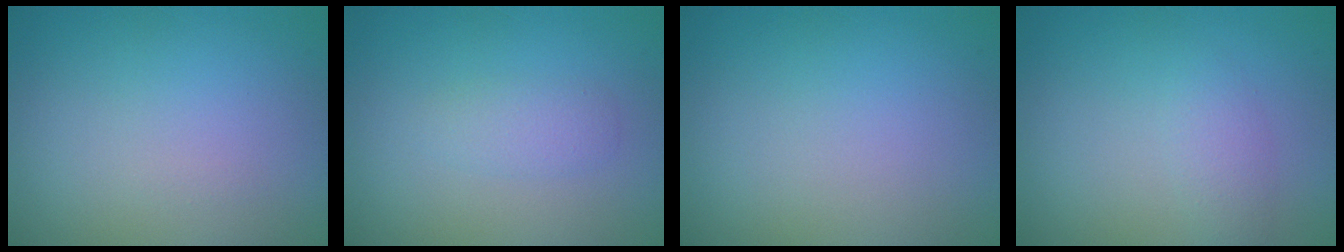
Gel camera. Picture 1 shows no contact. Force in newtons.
{"total": 1.4, "press": 1.4, "slide": 0.0}
{"total": 0.0}
{"total": 1.5, "press": 1.5, "slide": 0.1}